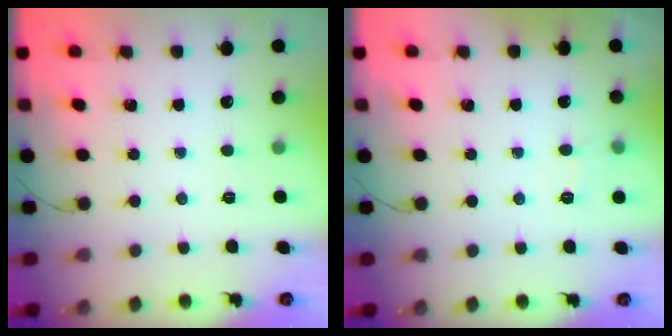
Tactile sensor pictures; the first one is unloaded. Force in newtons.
{"total": 6.1, "press": 5.9, "slide": 1.5}